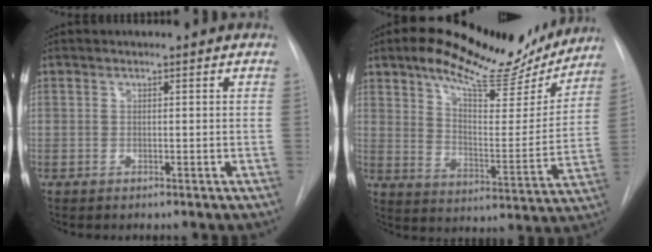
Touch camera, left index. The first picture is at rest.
{"total": 19.1, "force": [15.4, 5.9, 9.6], "torque": [-0.142, -0.014, 0.220]}